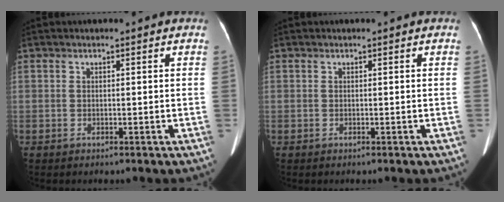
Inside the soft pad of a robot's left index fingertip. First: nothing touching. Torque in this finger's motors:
{"motor_torque": [0.04, -0.01, 0.01, 0.00]}